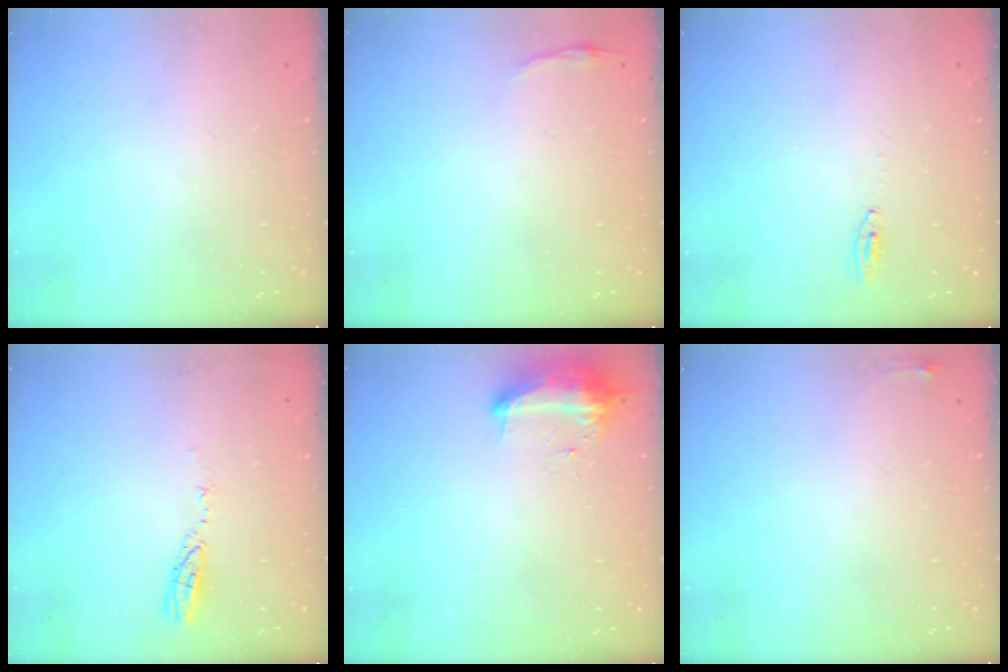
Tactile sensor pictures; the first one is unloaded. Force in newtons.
{"total": 2.8, "press": 2.8, "slide": 0.6}
{"total": 2.0, "press": 2.0, "slide": 0.2}
{"total": 3.5, "press": 3.5, "slide": 0.3}
{"total": 9.9, "press": 9.8, "slide": 1.0}
{"total": 3.6, "press": 3.6, "slide": 0.5}